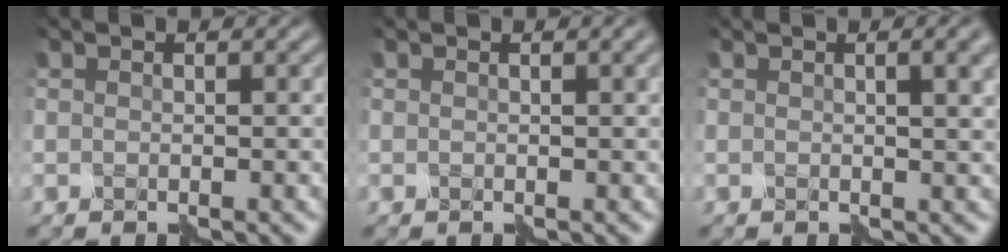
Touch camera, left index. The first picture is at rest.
{"total": 1.1, "force": [0.4, 0.3, 1.0], "torque": [-0.014, 0.002, 0.003]}
{"total": 3.4, "force": [1.3, 1.2, 2.9], "torque": [-0.027, 0.009, 0.006]}